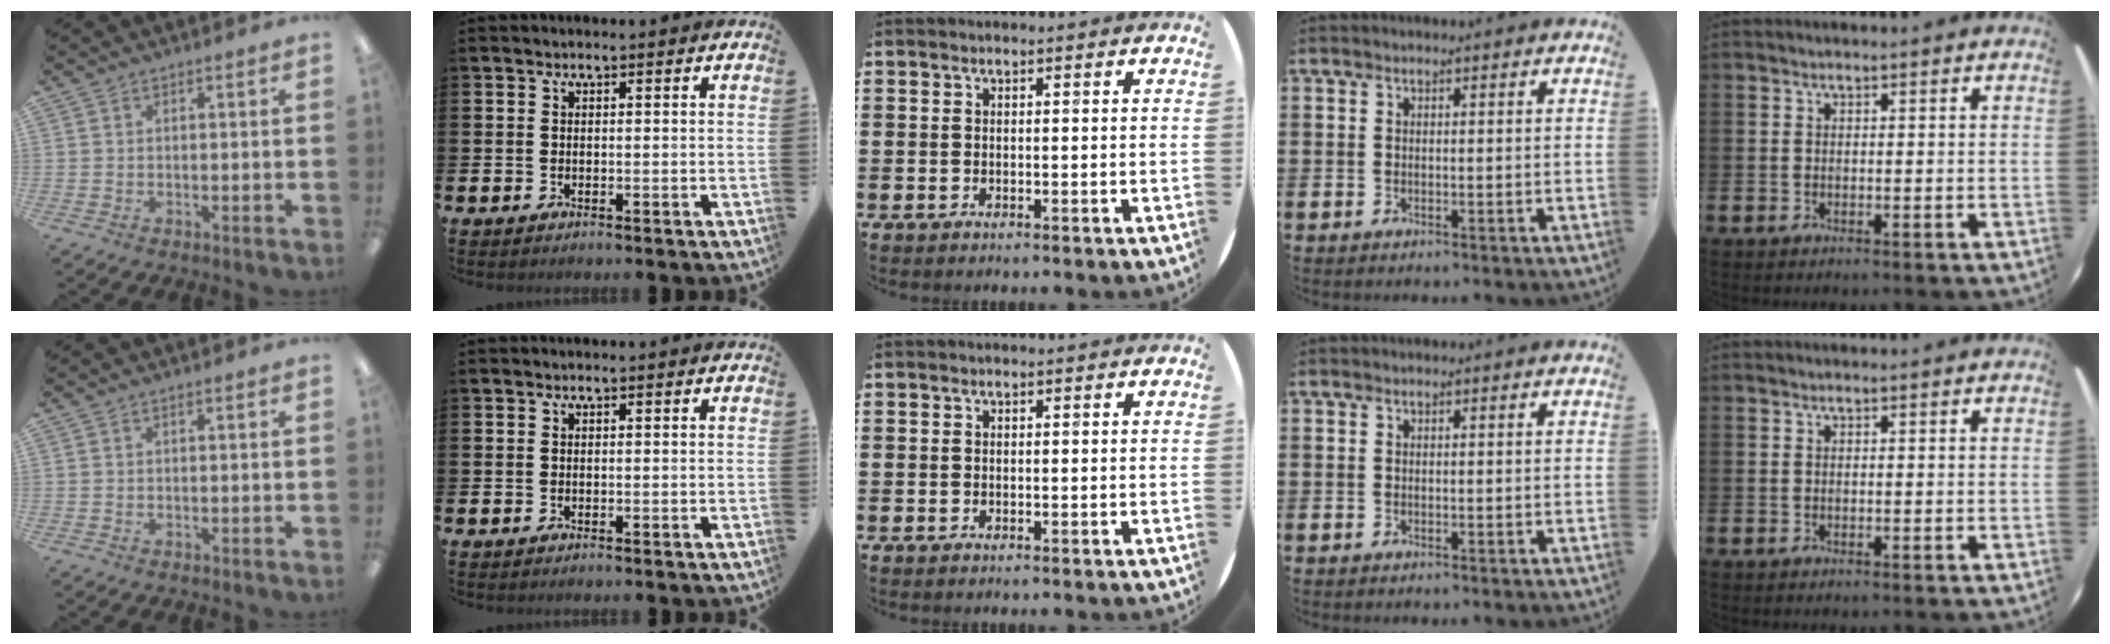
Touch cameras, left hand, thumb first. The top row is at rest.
{}